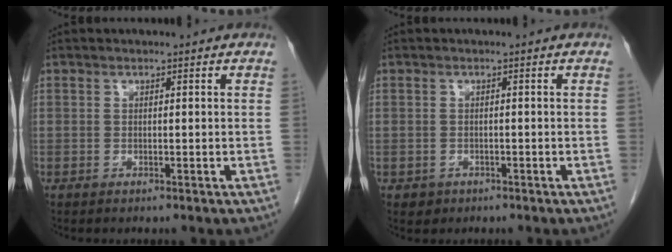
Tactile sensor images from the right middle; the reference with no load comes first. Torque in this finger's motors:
{"motor_torque": [0.19, 0.16, -0.03, -0.01]}